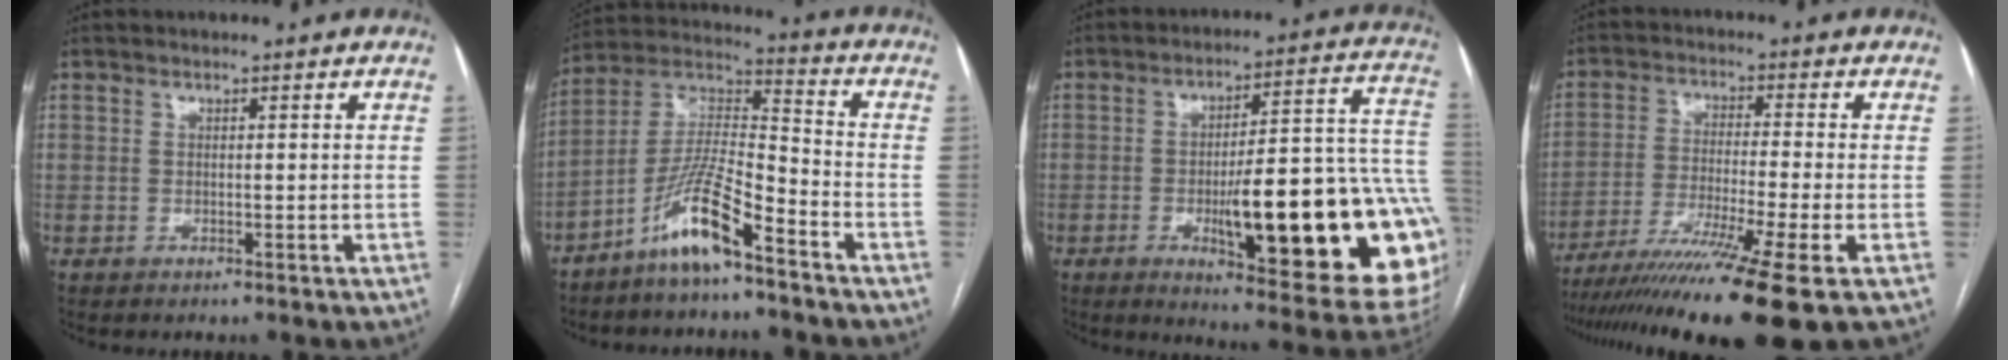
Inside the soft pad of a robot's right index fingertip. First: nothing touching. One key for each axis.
{"total": 11.6, "fx": -7.5, "fy": 1.4, "fz": 8.7, "tx": -0.180, "ty": 0.003, "tz": -0.149}
{"total": 28.2, "fx": -5.8, "fy": 4.7, "fz": 27.2, "tx": -0.275, "ty": 0.003, "tz": -0.075}
{"total": 15.9, "fx": -11.4, "fy": -2.3, "fz": 10.8, "tx": -0.174, "ty": -0.043, "tz": -0.189}